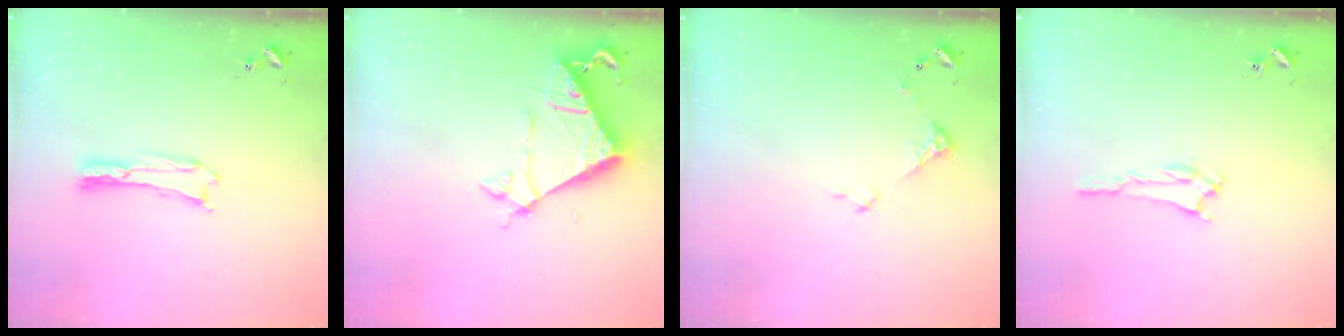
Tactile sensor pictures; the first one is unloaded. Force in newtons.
{"total": 6.8, "press": 6.8, "slide": 0.6}
{"total": 3.5, "press": 3.5, "slide": 0.4}
{"total": 1.5, "press": 1.5, "slide": 0.2}